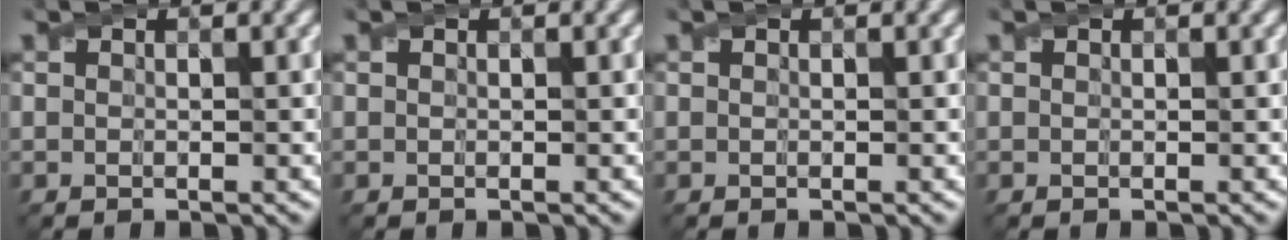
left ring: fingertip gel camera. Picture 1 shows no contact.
{"total": 0.0}
{"total": 0.0}
{"total": 0.0}